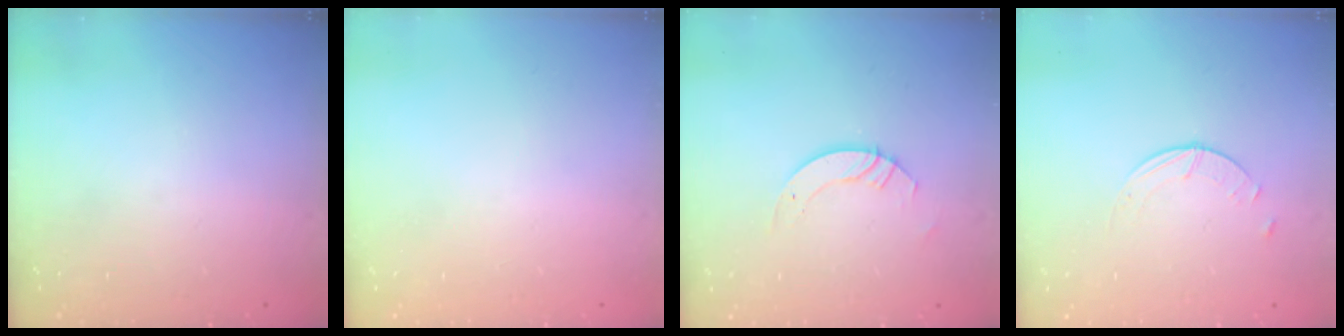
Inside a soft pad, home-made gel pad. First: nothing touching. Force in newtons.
{"total": 0.0}
{"total": 3.7, "press": 3.7, "slide": 0.3}
{"total": 0.9, "press": 0.9, "slide": 0.2}